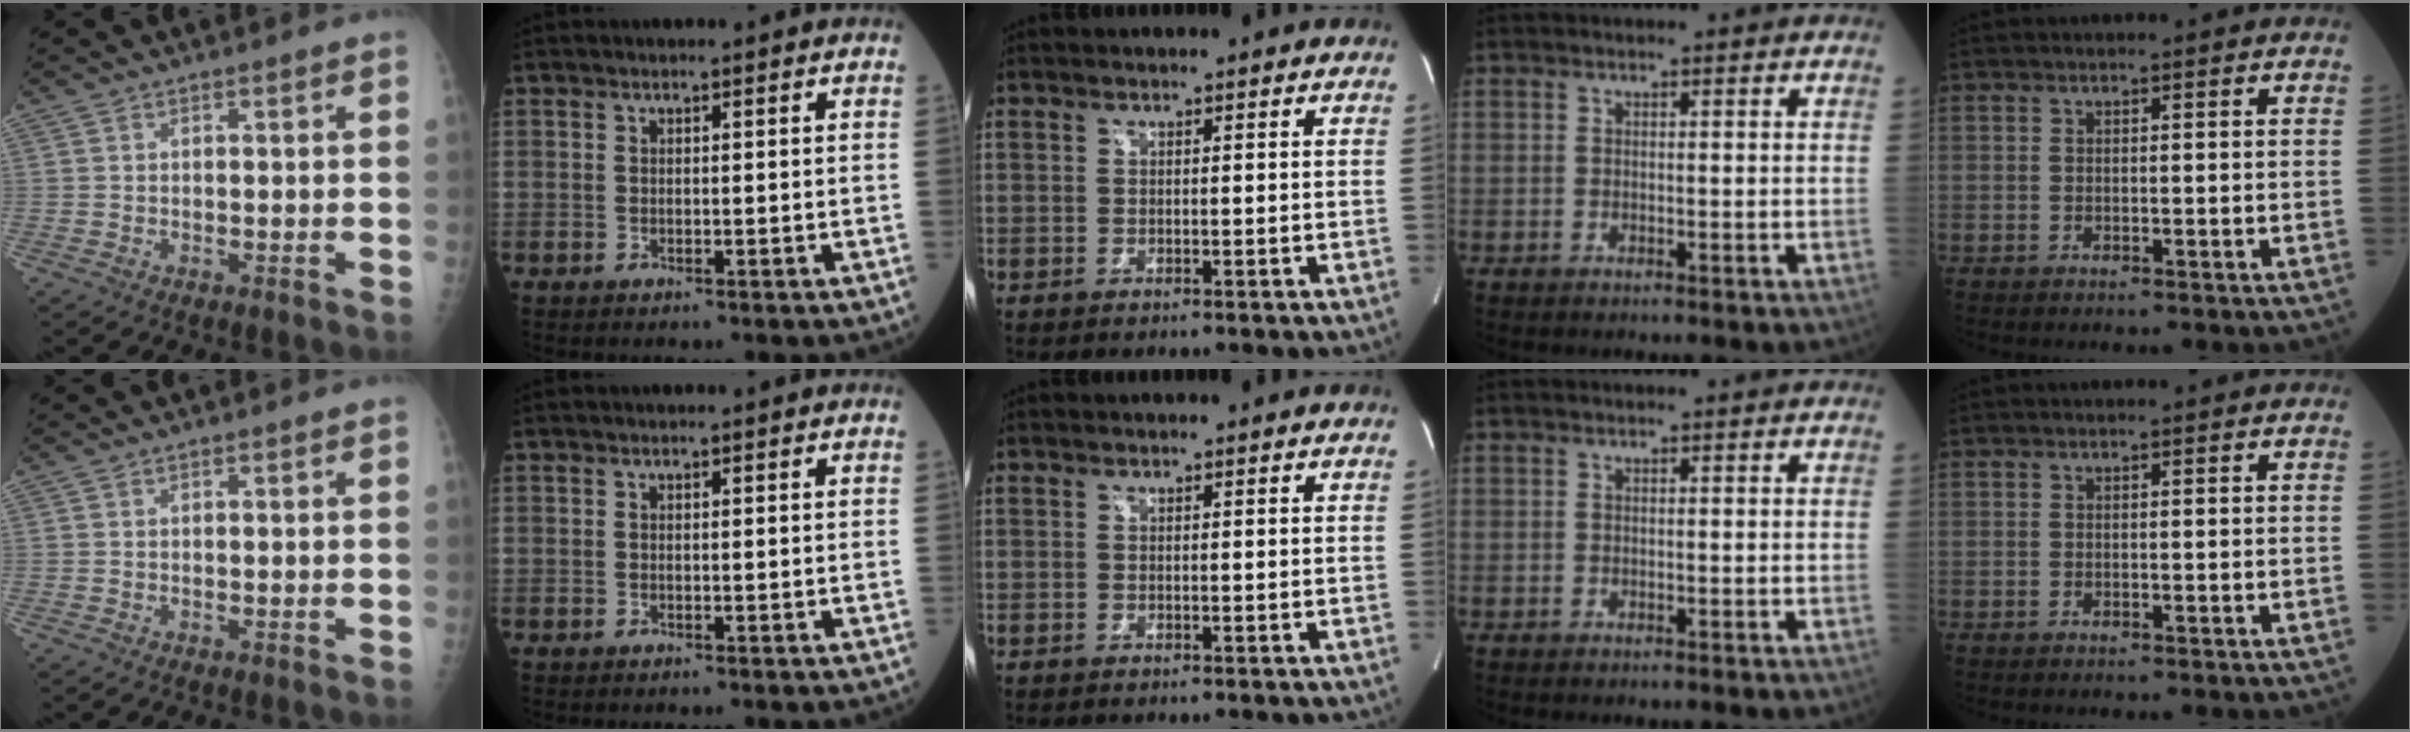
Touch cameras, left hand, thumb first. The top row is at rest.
{}